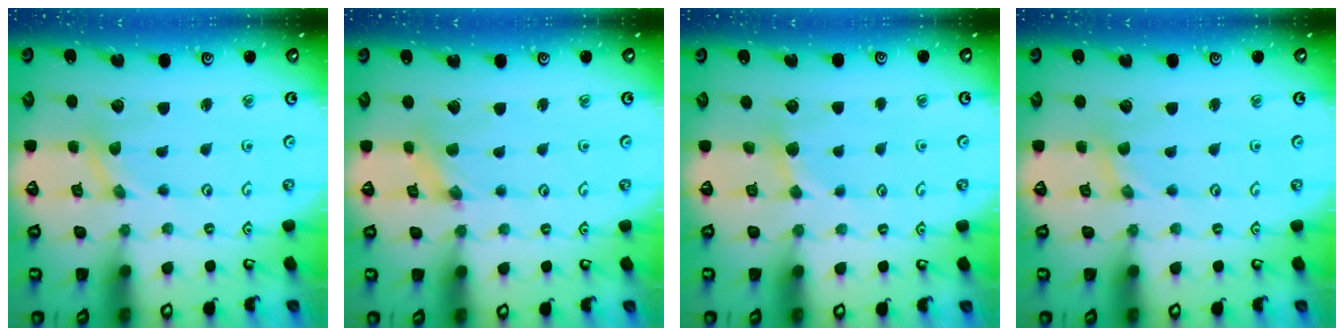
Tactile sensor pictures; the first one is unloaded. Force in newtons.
{"total": 1.3, "press": 1.3, "slide": 0.2}
{"total": 2.9, "press": 2.9, "slide": 0.4}
{"total": 0.0}